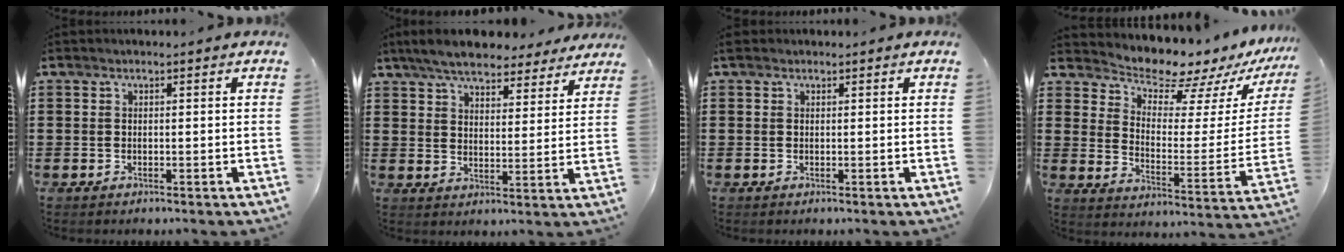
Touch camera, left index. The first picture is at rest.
{"total": 6.9, "force": [6.4, 1.4, 2.2], "torque": [-0.070, -0.016, 0.116]}
{"total": 0.6, "force": [0.4, 0.5, 0.2], "torque": [-0.005, 0.006, 0.006]}
{"total": 7.8, "force": [7.4, 1.6, 1.9], "torque": [-0.054, -0.066, 0.125]}